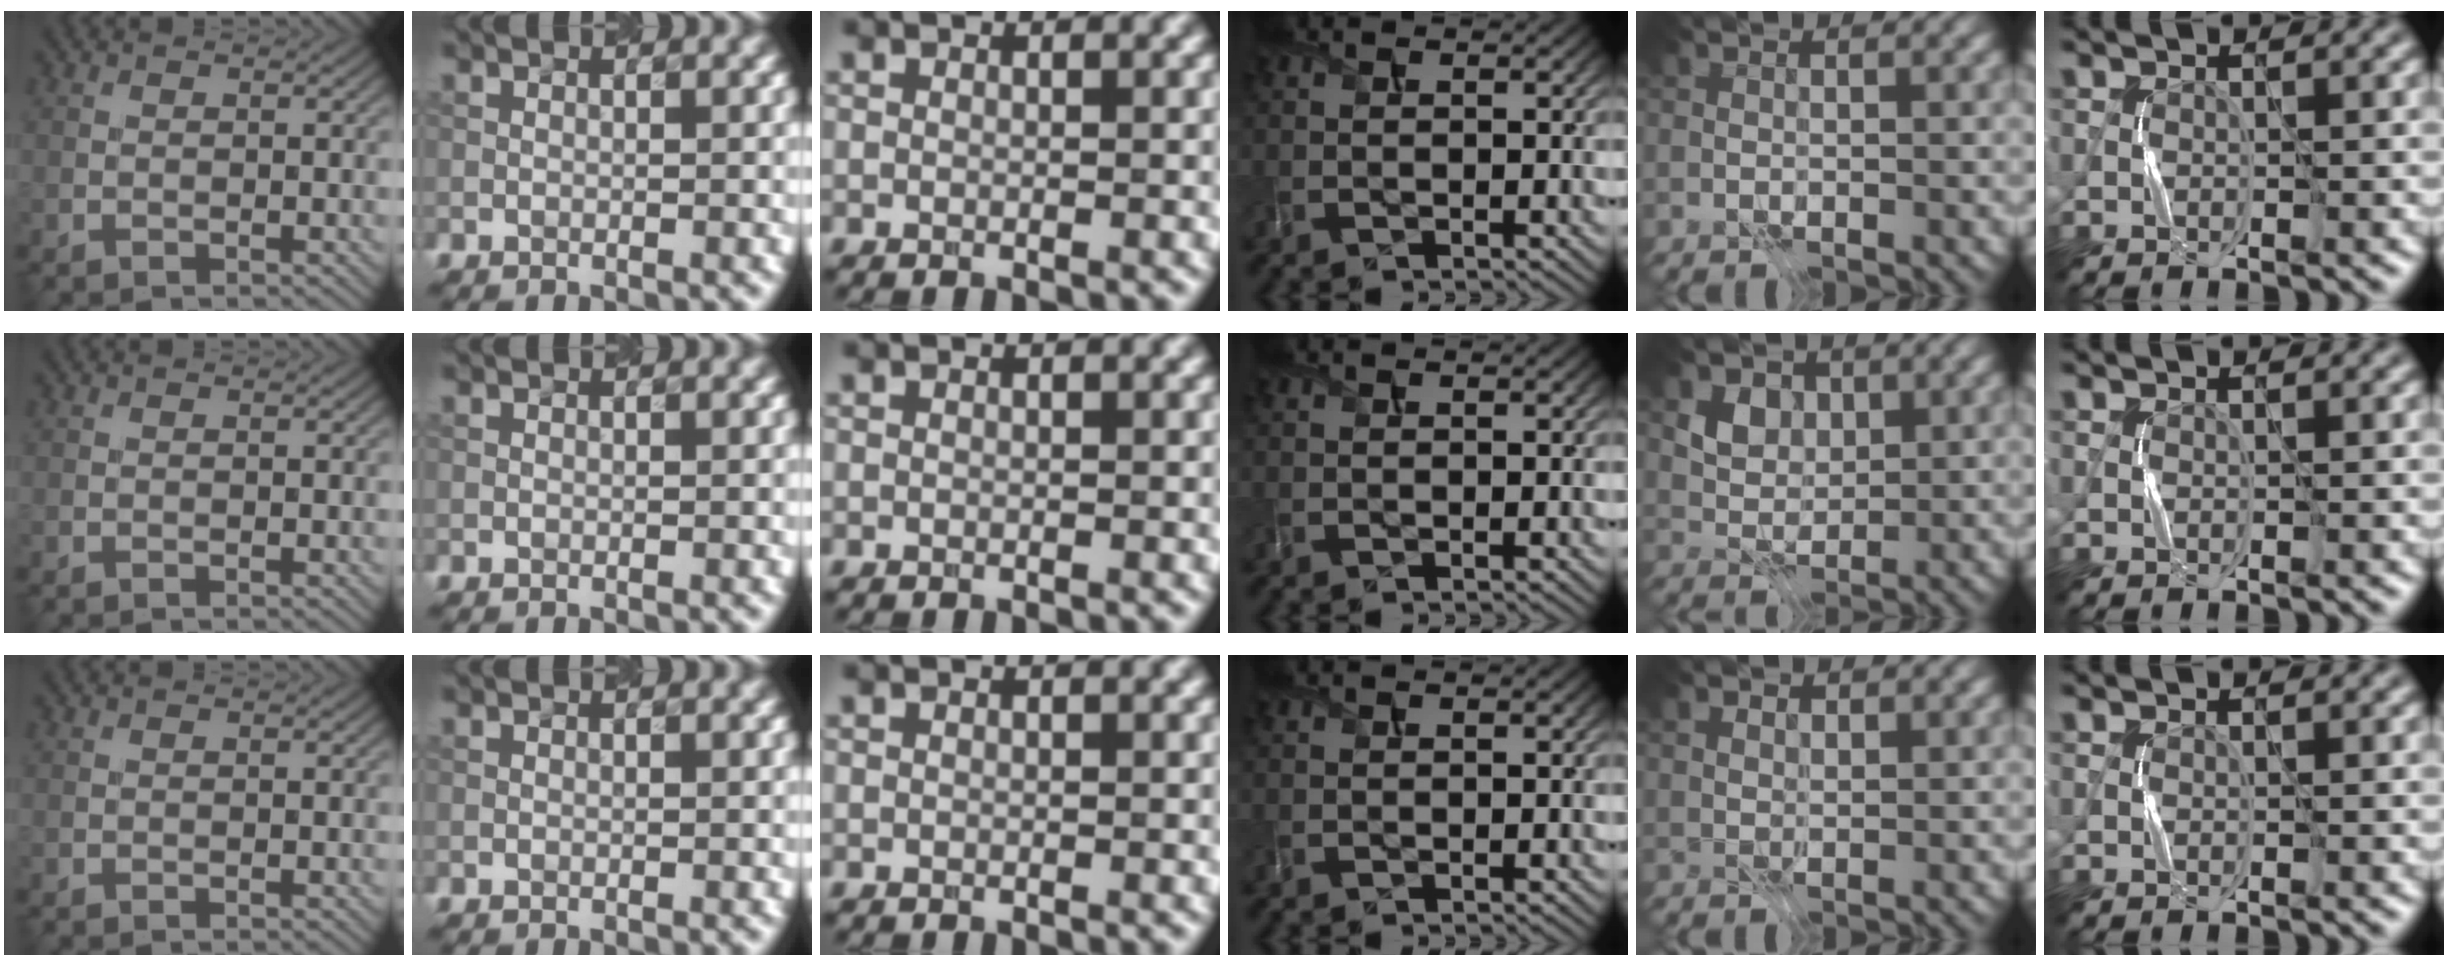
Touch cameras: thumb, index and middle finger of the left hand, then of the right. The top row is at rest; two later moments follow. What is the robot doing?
{"motion": "press", "object": "joystick"}